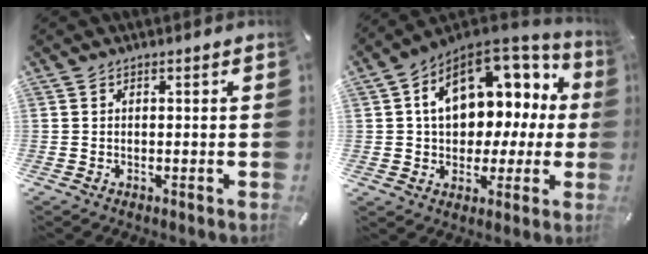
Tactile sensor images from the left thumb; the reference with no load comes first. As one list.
[{"total": 15.2, "force": [4.5, 10.7, 9.8], "torque": [-0.150, -0.023, 0.084]}]